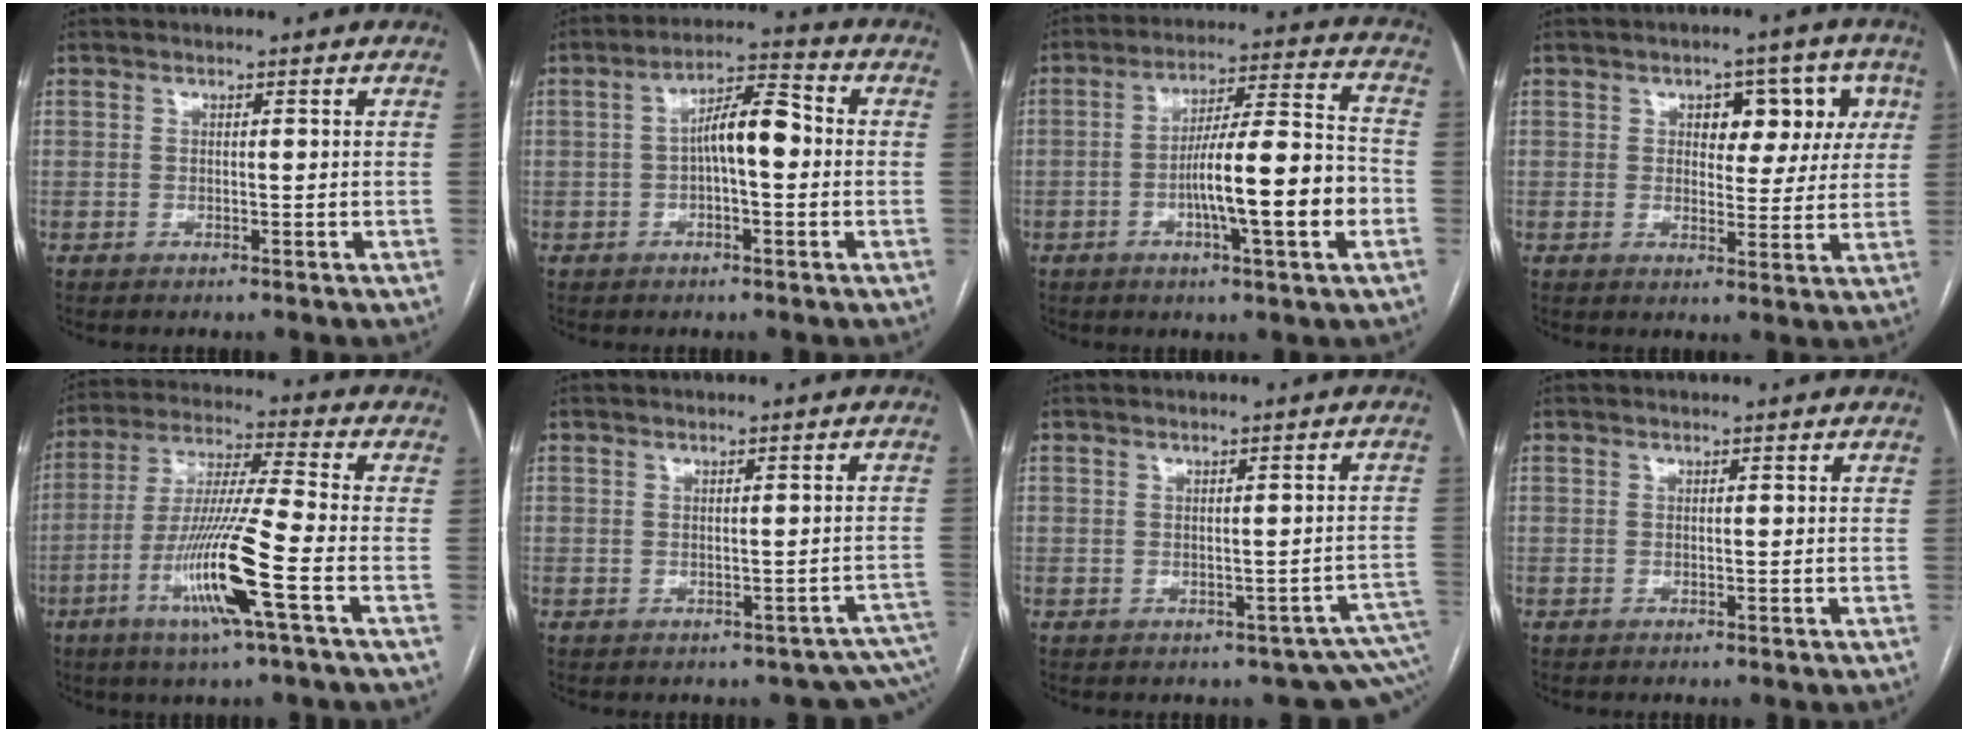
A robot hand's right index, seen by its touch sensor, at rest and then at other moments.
{"total": 7.5, "force": [-0.2, 2.0, 7.2], "torque": [-0.127, 0.028, -0.004]}
{"total": 14.0, "force": [-3.8, 0.9, 13.4], "torque": [-0.218, 0.010, -0.062]}
{"total": 7.7, "force": [2.7, 4.6, 5.6], "torque": [-0.051, 0.025, 0.035]}
{"total": 14.1, "force": [-5.5, -0.9, 13.0], "torque": [-0.261, -0.017, -0.108]}
{"total": 6.0, "force": [-3.4, 4.2, 2.6], "torque": [-0.005, 0.028, -0.028]}
{"total": 7.2, "force": [-2.9, 4.9, 4.5], "torque": [-0.028, 0.020, -0.023]}
{"total": 0.0}